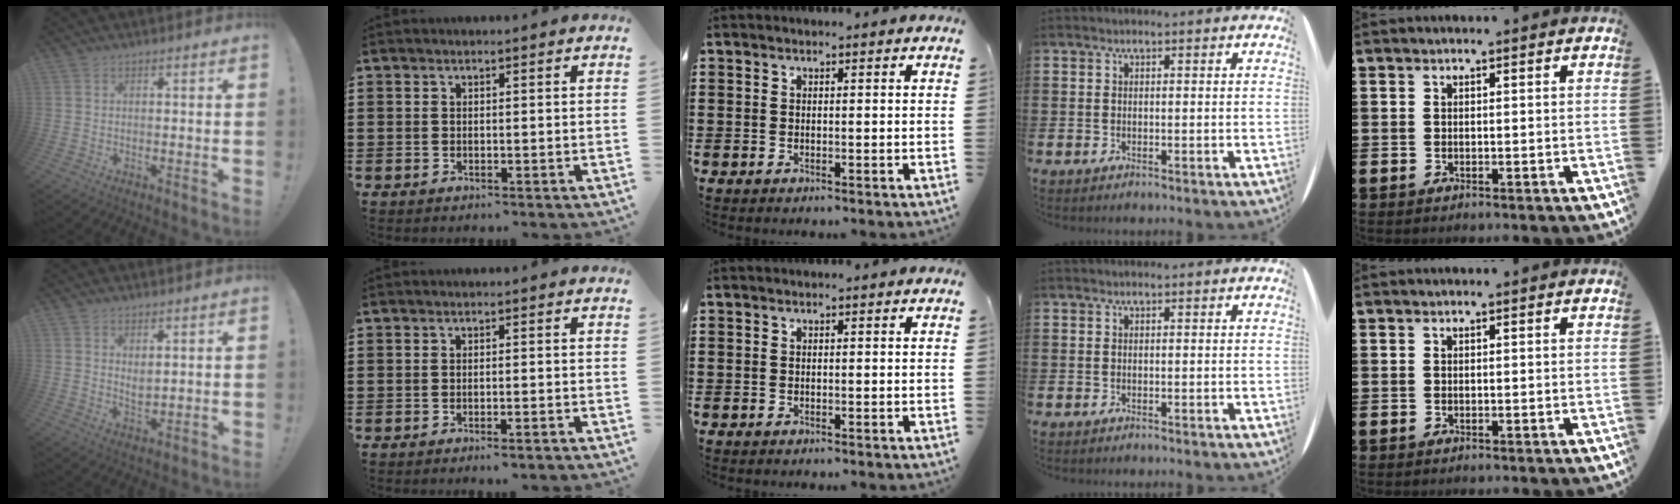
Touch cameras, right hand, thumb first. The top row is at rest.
{"thumb": {"total": 3.2, "force": [2.0, 1.4, 2.0], "torque": [-0.028, -0.017, 0.035]}, "index": {"total": 0.9, "force": [-0.7, 0.0, 0.6], "torque": [-0.012, -0.003, -0.014]}}